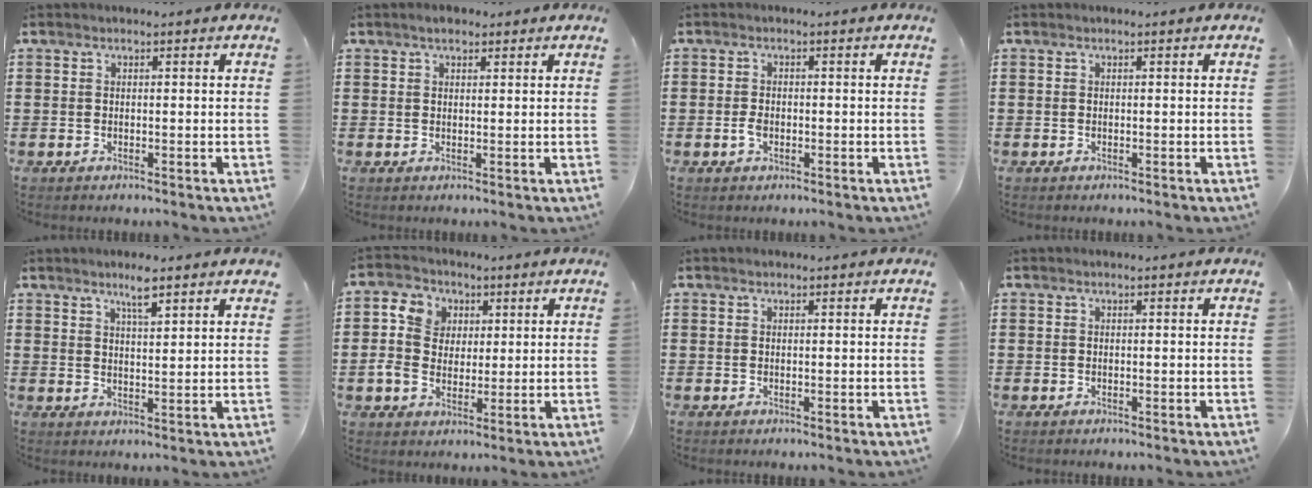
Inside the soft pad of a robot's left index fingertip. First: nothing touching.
{"total": 2.0, "force": [1.5, 0.9, 1.0], "torque": [-0.023, 0.006, 0.027]}
{"total": 2.0, "force": [-0.6, 1.2, 1.5], "torque": [-0.037, 0.000, -0.013]}
{"total": 0.0}
{"total": 4.4, "force": [3.5, 0.4, 2.7], "torque": [-0.043, -0.003, 0.056]}
{"total": 6.4, "force": [1.0, 5.7, 2.9], "torque": [-0.082, 0.017, 0.016]}
{"total": 0.0}
{"total": 0.0}